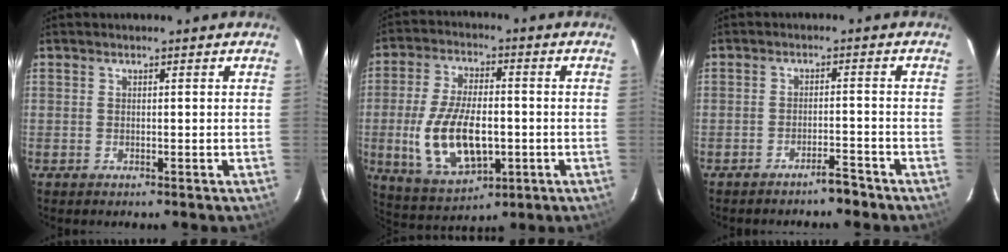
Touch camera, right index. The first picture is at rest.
{"total": 15.6, "force": [-2.7, 7.8, 13.2], "torque": [-0.271, -0.010, -0.032]}
{"total": 3.2, "force": [-2.9, 0.7, 1.3], "torque": [-0.030, 0.005, -0.039]}